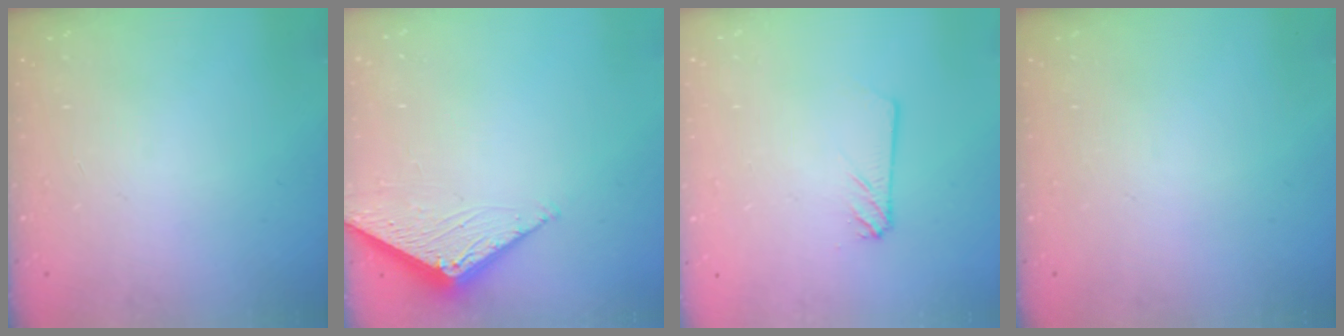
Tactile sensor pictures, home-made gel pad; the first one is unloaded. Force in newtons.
{"total": 2.6, "press": 2.6, "slide": 0.3}
{"total": 2.7, "press": 2.7, "slide": 0.2}
{"total": 0.0}